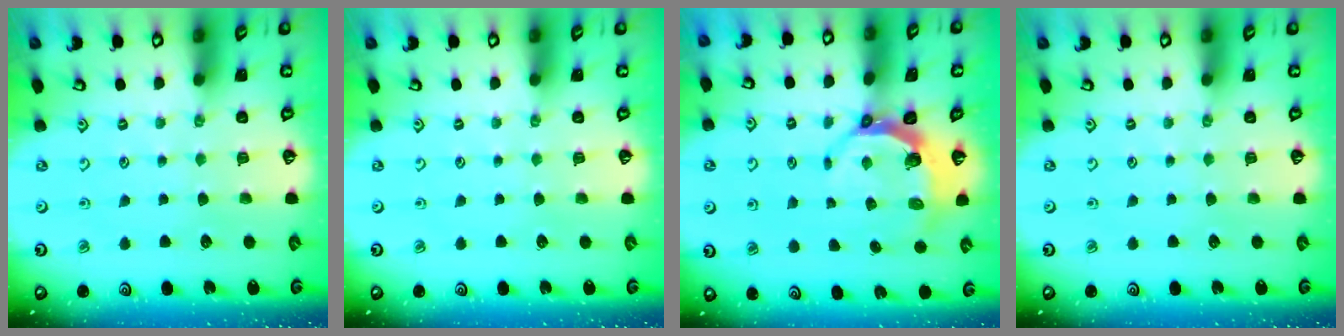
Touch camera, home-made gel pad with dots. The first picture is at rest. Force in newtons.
{"total": 0.0}
{"total": 6.3, "press": 4.9, "slide": 3.8}
{"total": 0.0}